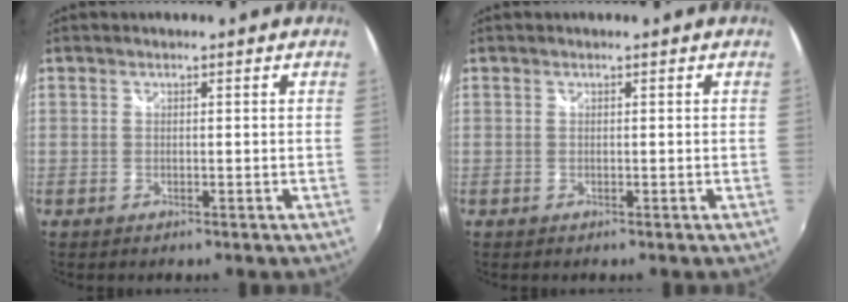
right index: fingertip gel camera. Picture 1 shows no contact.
{"total": 0.0}